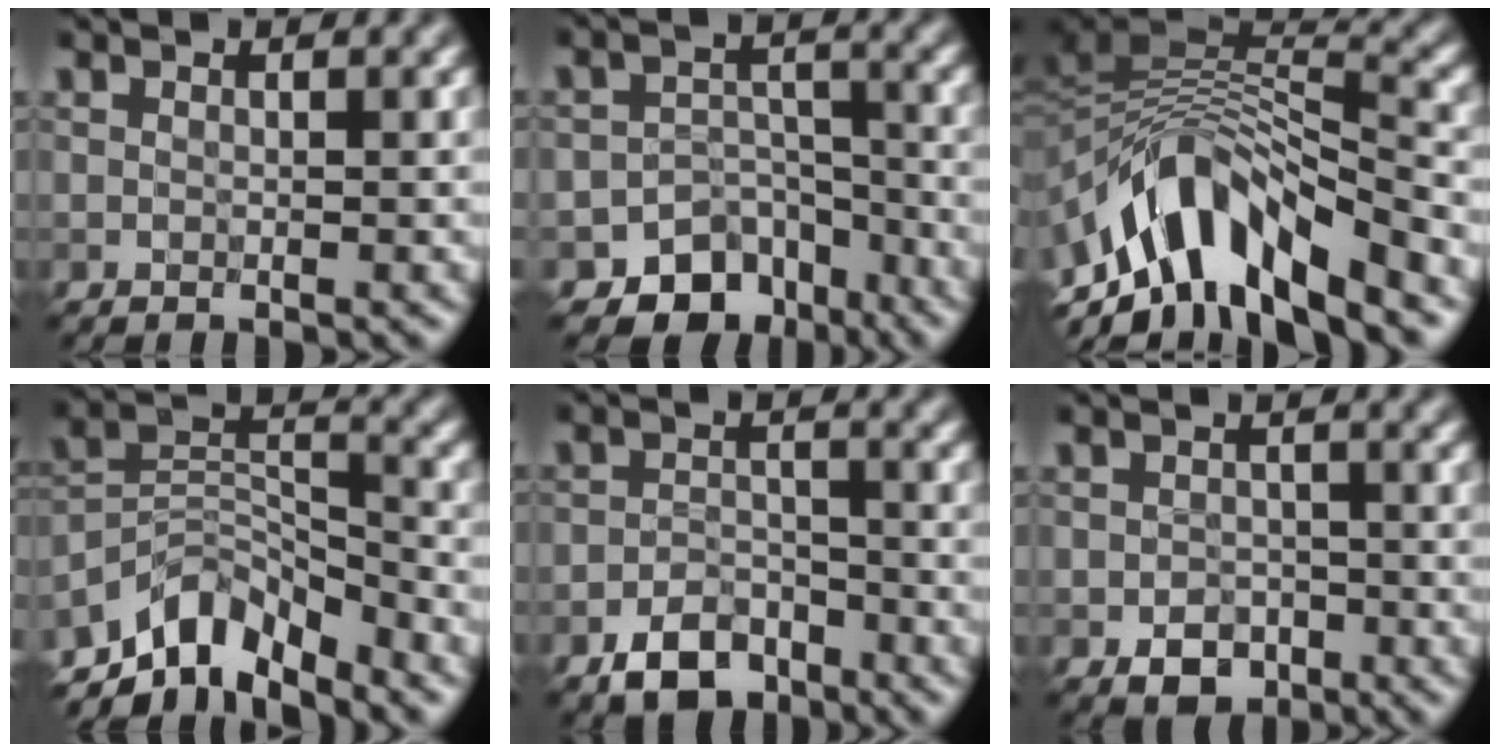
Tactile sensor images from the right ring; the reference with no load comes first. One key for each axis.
{"total": 7.7, "fx": -5.6, "fy": 5.0, "fz": 1.6, "tx": 0.002, "ty": -0.007, "tz": -0.073}
{"total": 10.6, "fx": -5.0, "fy": 4.4, "fz": 8.2, "tx": -0.133, "ty": 0.014, "tz": -0.094}
{"total": 7.4, "fx": -5.7, "fy": 3.2, "fz": 3.6, "tx": -0.050, "ty": -0.003, "tz": -0.116}
{"total": 4.1, "fx": -2.9, "fy": 2.3, "fz": 1.8, "tx": -0.026, "ty": -0.001, "tz": -0.057}
{"total": 2.9, "fx": -1.5, "fy": 2.1, "fz": 1.4, "tx": -0.015, "ty": -0.004, "tz": -0.028}